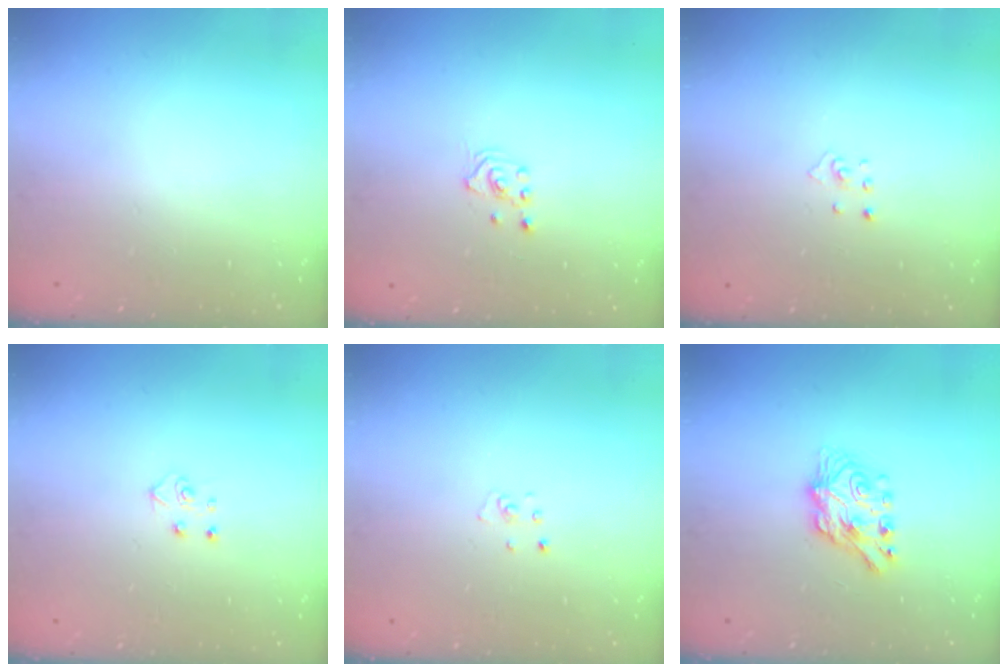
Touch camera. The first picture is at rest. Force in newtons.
{"total": 2.0, "press": 2.0, "slide": 0.3}
{"total": 2.9, "press": 2.9, "slide": 0.3}
{"total": 3.9, "press": 3.9, "slide": 0.4}
{"total": 2.6, "press": 2.6, "slide": 0.3}
{"total": 8.2, "press": 8.2, "slide": 0.7}